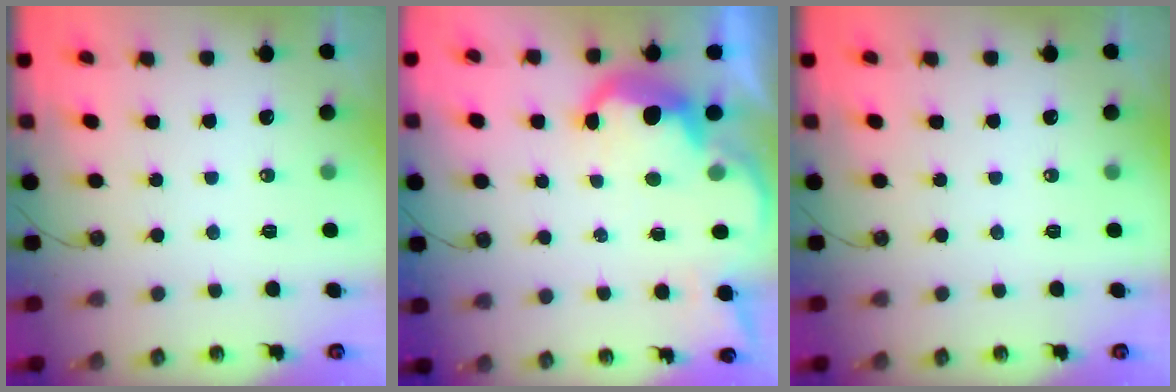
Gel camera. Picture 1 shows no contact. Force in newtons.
{"total": 9.3, "press": 9.3, "slide": 1.0}
{"total": 0.0}